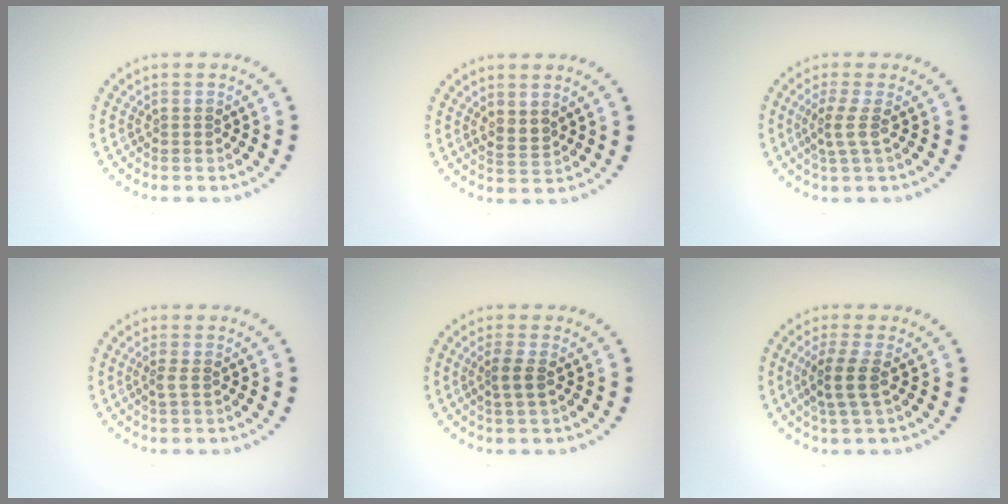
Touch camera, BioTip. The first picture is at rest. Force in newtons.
{"total": 1.5, "press": 1.2, "slide": 0.9}
{"total": 2.2, "press": 1.7, "slide": 1.4}
{"total": 1.0, "press": 0.8, "slide": 0.6}
{"total": 1.7, "press": 1.4, "slide": 1.0}
{"total": 2.6, "press": 2.0, "slide": 1.6}